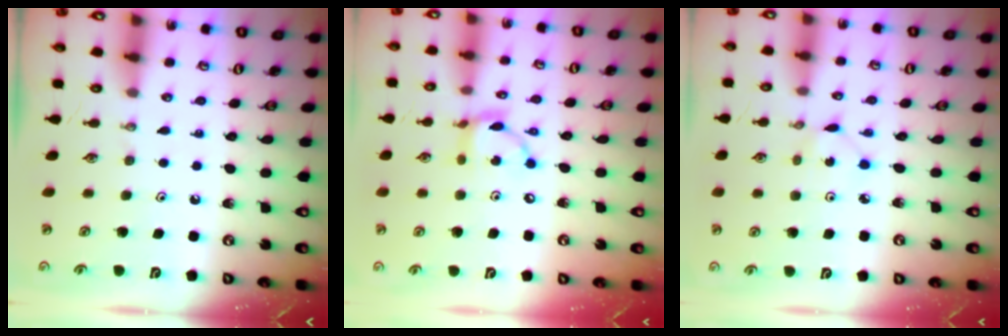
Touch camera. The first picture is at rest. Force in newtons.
{"total": 10.2, "press": 10.2, "slide": 0.9}
{"total": 1.2, "press": 1.2, "slide": 0.2}